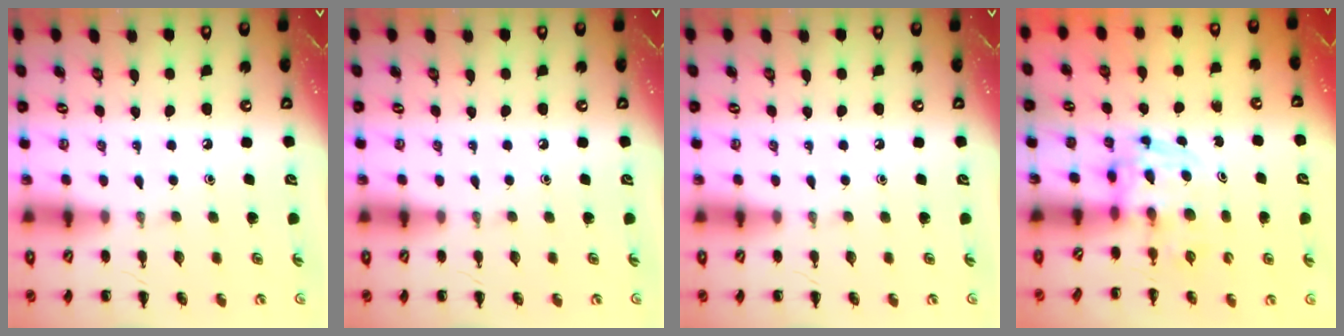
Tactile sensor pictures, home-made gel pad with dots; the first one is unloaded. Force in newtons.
{"total": 0.0}
{"total": 0.0}
{"total": 3.7, "press": 3.7, "slide": 0.6}